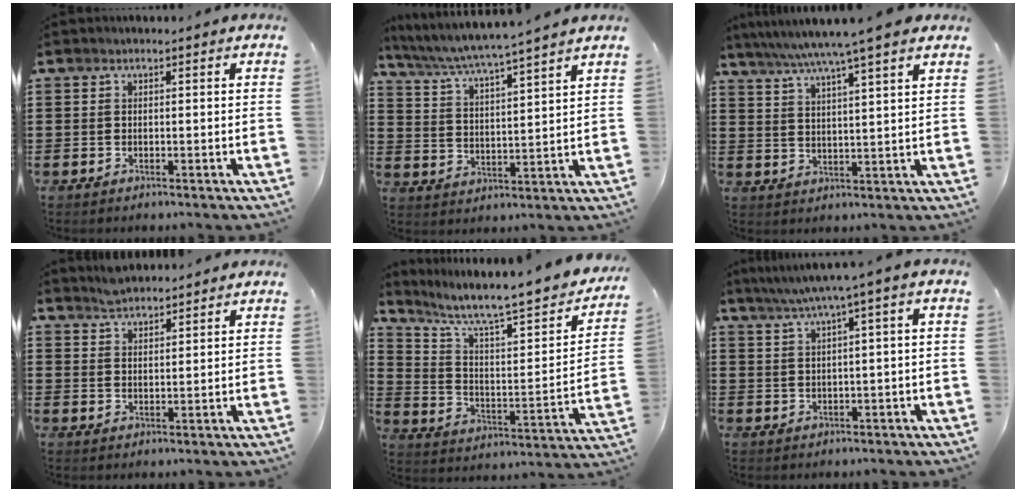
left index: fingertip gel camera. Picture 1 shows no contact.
{"total": 4.4, "force": [4.1, -0.9, 1.5], "torque": [-0.052, -0.033, 0.062]}
{"total": 6.7, "force": [5.5, -1.0, 3.7], "torque": [-0.088, -0.024, 0.093]}
{"total": 2.7, "force": [2.7, 0.4, 0.1], "torque": [-0.010, -0.001, 0.052]}
{"total": 7.9, "force": [6.4, 1.1, 4.5], "torque": [-0.109, -0.053, 0.100]}
{"total": 3.6, "force": [1.2, -0.6, 3.3], "torque": [-0.065, -0.005, 0.016]}